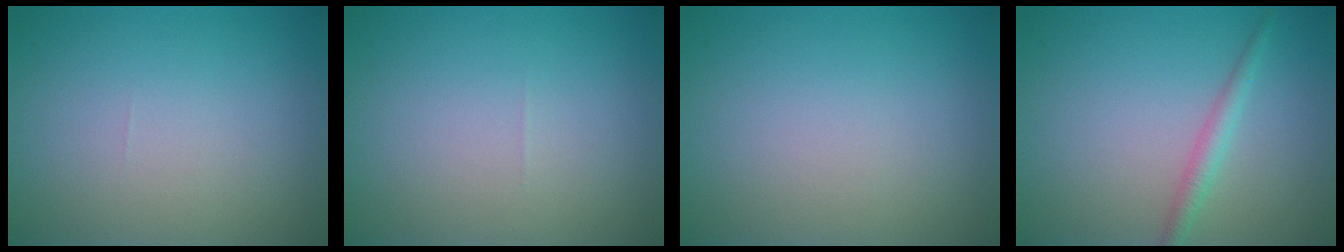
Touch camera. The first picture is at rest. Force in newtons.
{"total": 0.0}
{"total": 0.0}
{"total": 1.7, "press": 1.7, "slide": 0.0}